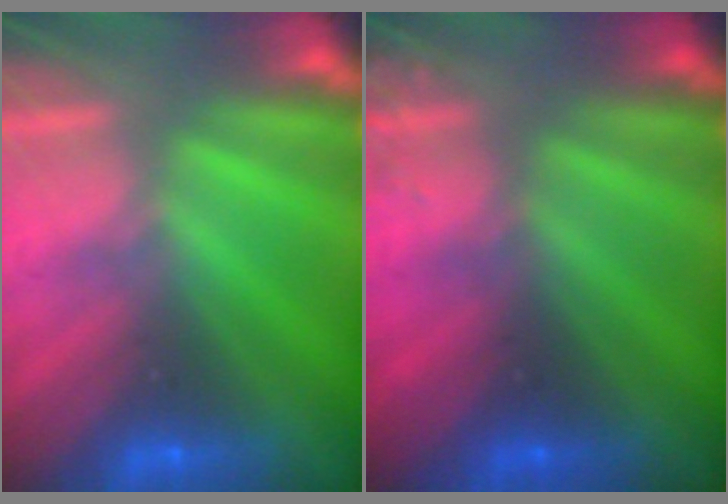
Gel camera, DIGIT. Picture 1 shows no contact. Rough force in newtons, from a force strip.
{"total": 3.2}